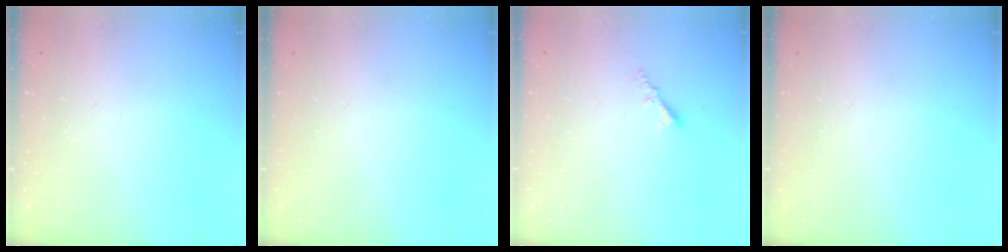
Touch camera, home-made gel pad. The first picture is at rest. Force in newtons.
{"total": 0.0}
{"total": 2.0, "press": 2.0, "slide": 0.3}
{"total": 0.0}